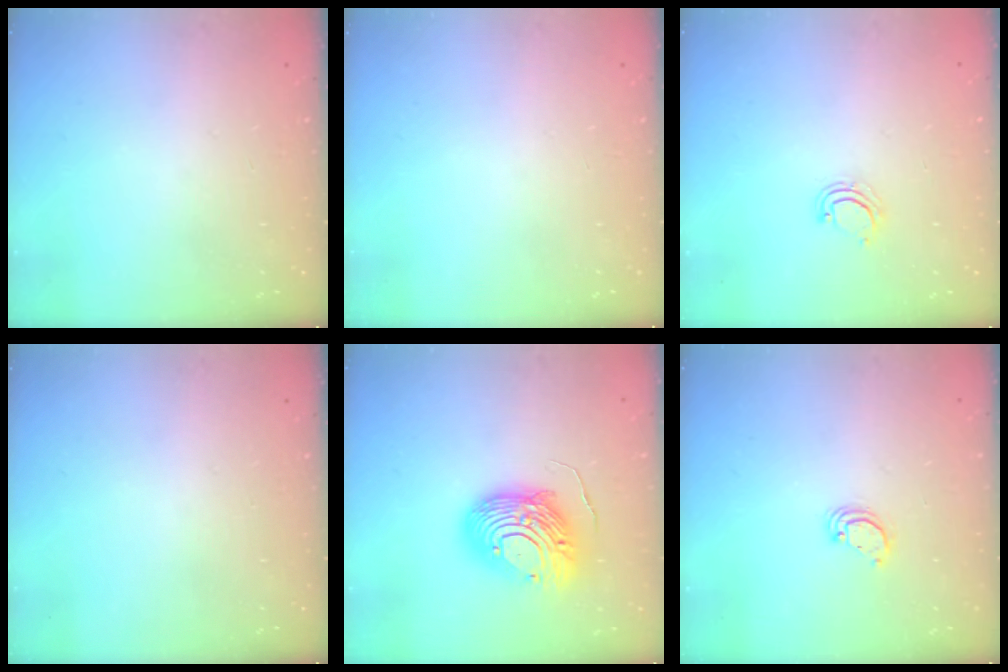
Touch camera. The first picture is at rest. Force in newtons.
{"total": 0.0}
{"total": 2.2, "press": 2.2, "slide": 0.1}
{"total": 0.0}
{"total": 19.1, "press": 19.0, "slide": 1.8}
{"total": 3.4, "press": 3.4, "slide": 0.2}